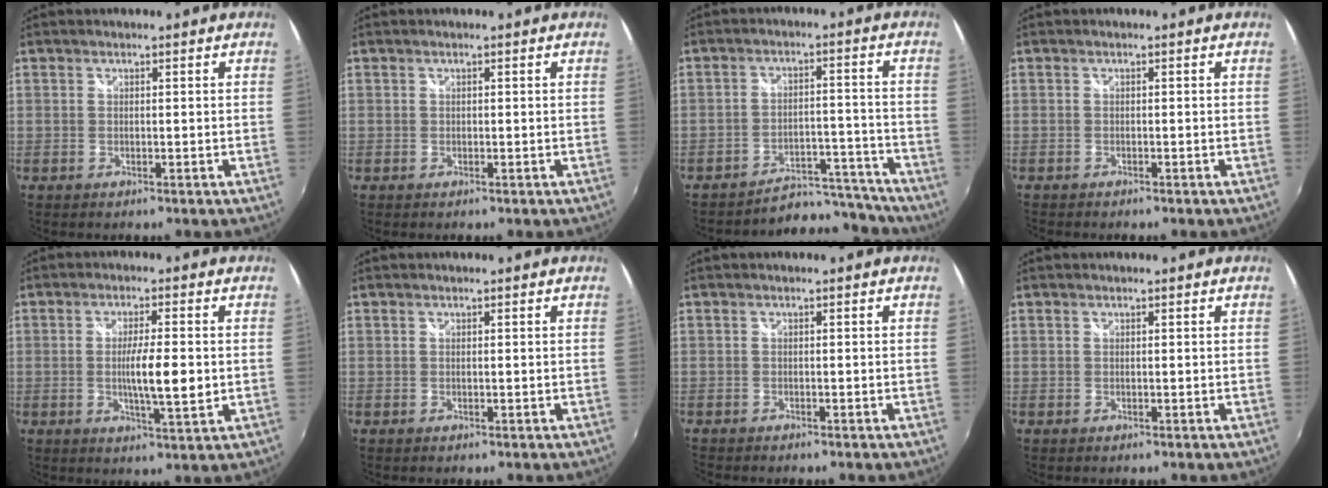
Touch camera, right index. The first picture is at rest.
{"total": 0.0}
{"total": 13.6, "force": [-13.2, 3.3, 1.1], "torque": [-0.009, 0.053, -0.181]}
{"total": 1.2, "force": [-1.2, 0.0, 0.3], "torque": [-0.011, -0.008, -0.020]}
{"total": 7.0, "force": [-0.4, 0.8, 6.9], "torque": [-0.119, -0.006, -0.003]}
{"total": 0.0}
{"total": 1.6, "force": [-1.5, 0.0, 0.4], "torque": [-0.016, -0.010, -0.027]}
{"total": 0.0}